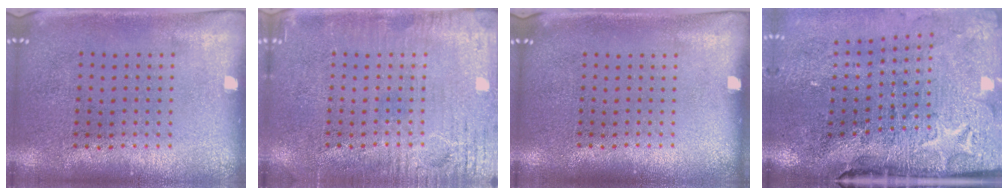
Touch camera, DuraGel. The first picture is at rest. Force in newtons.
{"total": 3.6, "press": 3.6, "slide": 0.4}
{"total": 0.0}
{"total": 4.1, "press": 3.4, "slide": 2.3}